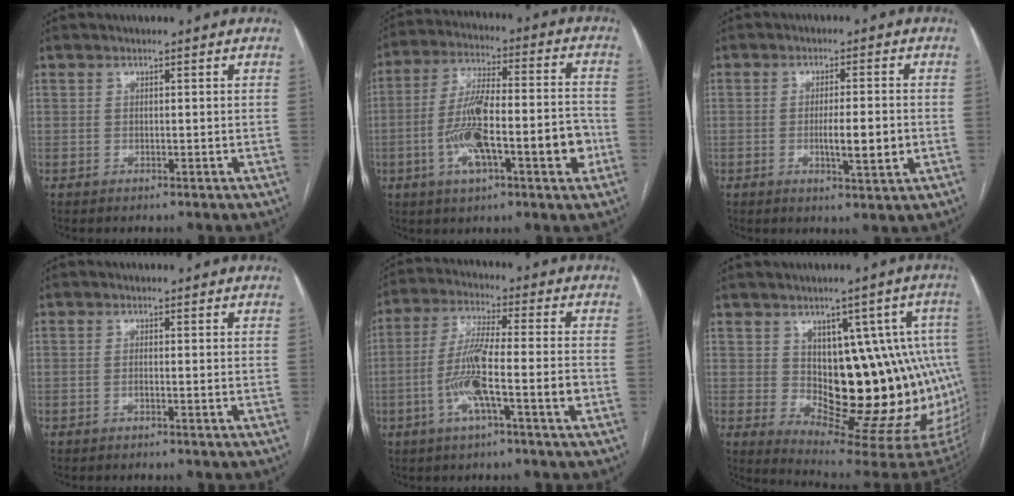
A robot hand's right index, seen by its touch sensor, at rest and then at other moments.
{"total": 15.9, "force": [-4.4, 4.0, 14.8], "torque": [-0.260, 0.024, -0.070]}
{"total": 6.1, "force": [-1.2, 0.6, 5.9], "torque": [-0.099, -0.009, -0.018]}
{"total": 0.9, "force": [-0.3, 0.0, 0.8], "torque": [-0.014, 0.001, -0.004]}
{"total": 10.8, "force": [-3.3, 0.6, 10.3], "torque": [-0.197, 0.005, -0.065]}
{"total": 19.3, "force": [-0.2, 8.0, 17.6], "torque": [-0.152, 0.025, 0.020]}